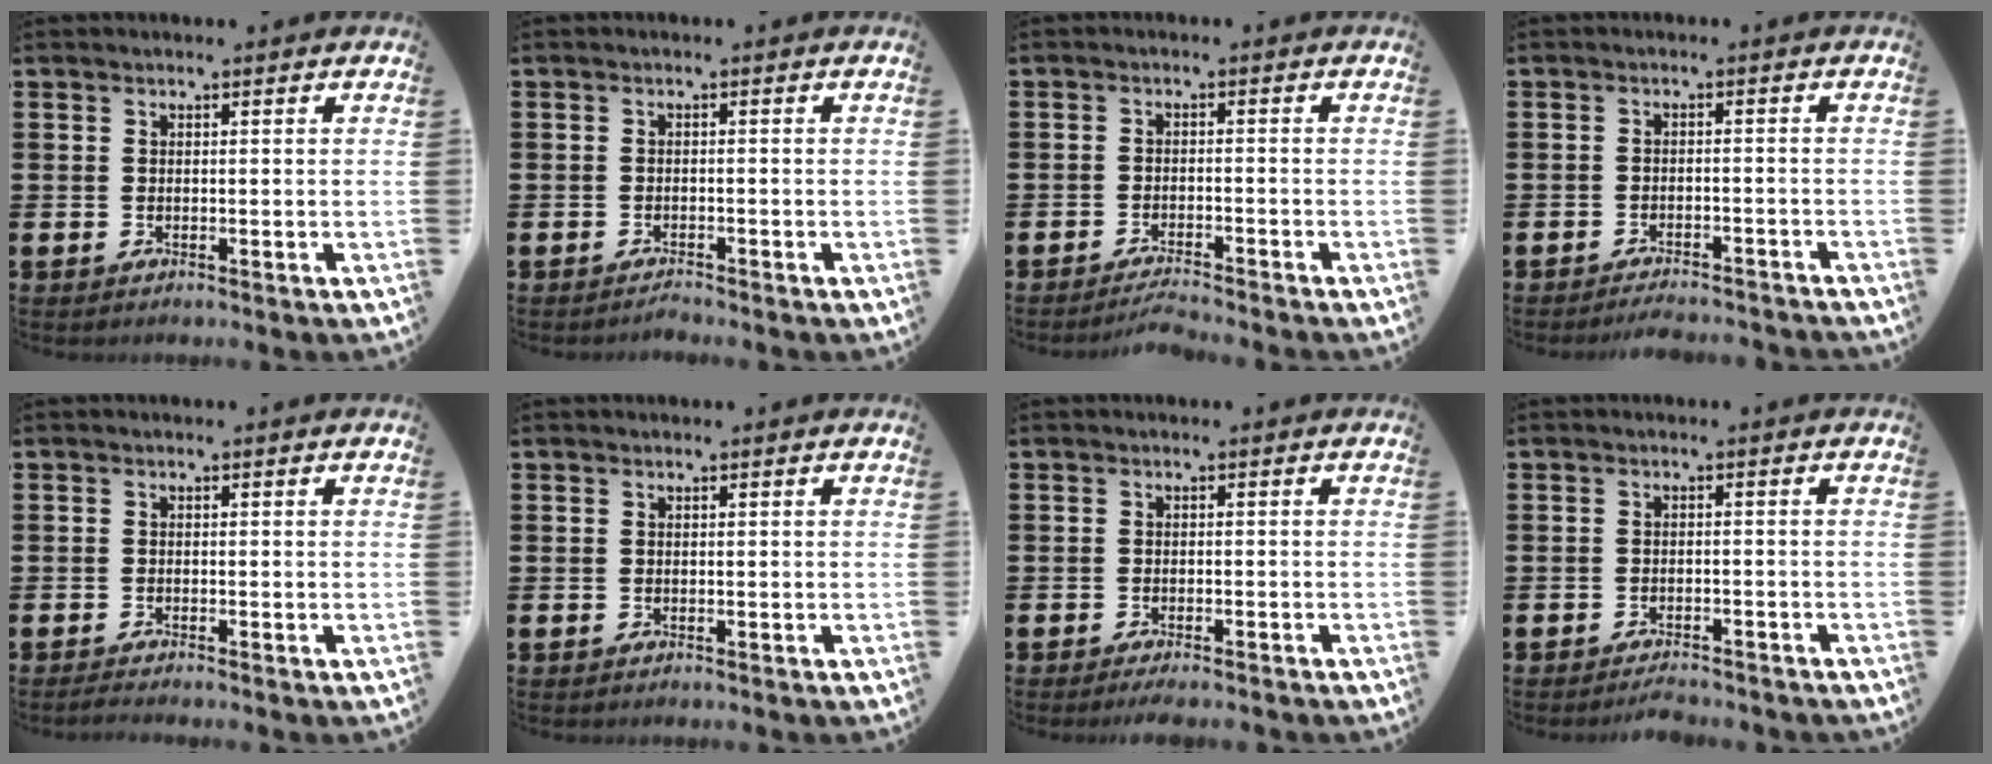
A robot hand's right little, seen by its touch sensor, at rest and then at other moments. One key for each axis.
{"total": 0.8, "fx": -0.8, "fy": -0.1, "fz": 0.0, "tx": -0.003, "ty": 0.000, "tz": -0.016}
{"total": 1.9, "fx": -1.8, "fy": -0.3, "fz": 0.5, "tx": -0.007, "ty": 0.005, "tz": -0.035}
{"total": 2.0, "fx": -2.0, "fy": -0.2, "fz": 0.1, "tx": -0.004, "ty": 0.005, "tz": -0.042}
{"total": 0.7, "fx": -0.6, "fy": 0.0, "fz": 0.4, "tx": -0.007, "ty": -0.002, "tz": -0.011}
{"total": 0.0}
{"total": 1.0, "fx": -0.9, "fy": -0.1, "fz": 0.5, "tx": -0.009, "ty": 0.000, "tz": -0.017}
{"total": 1.5, "fx": -1.5, "fy": 0.0, "fz": 0.1, "tx": -0.007, "ty": 0.004, "tz": -0.030}